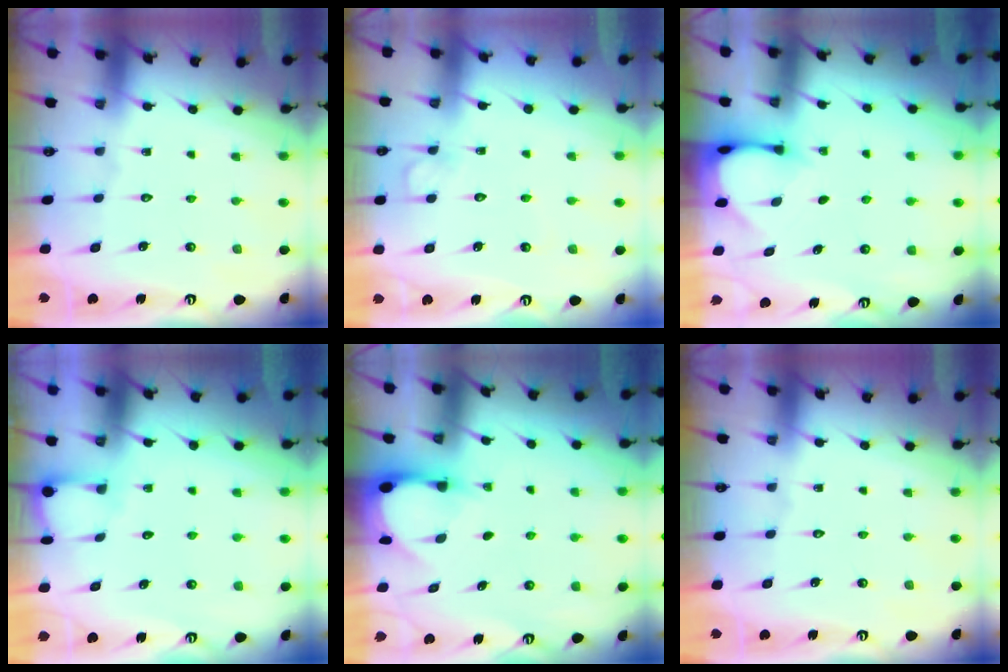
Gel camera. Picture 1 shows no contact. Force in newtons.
{"total": 4.5, "press": 4.4, "slide": 0.4}
{"total": 3.1, "press": 3.1, "slide": 0.2}
{"total": 2.8, "press": 2.8, "slide": 0.2}
{"total": 2.9, "press": 2.9, "slide": 0.3}
{"total": 0.0}